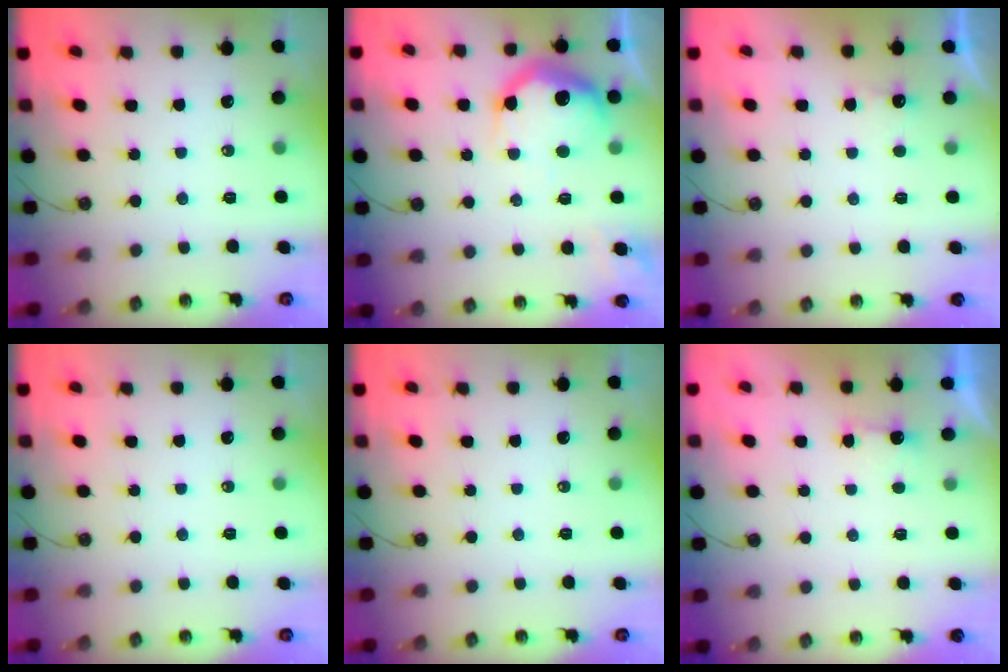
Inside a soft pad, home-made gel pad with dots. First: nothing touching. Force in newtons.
{"total": 19.3, "press": 19.2, "slide": 1.6}
{"total": 1.0, "press": 0.7, "slide": 0.8}
{"total": 0.0}
{"total": 0.0}
{"total": 1.7, "press": 1.5, "slide": 0.8}